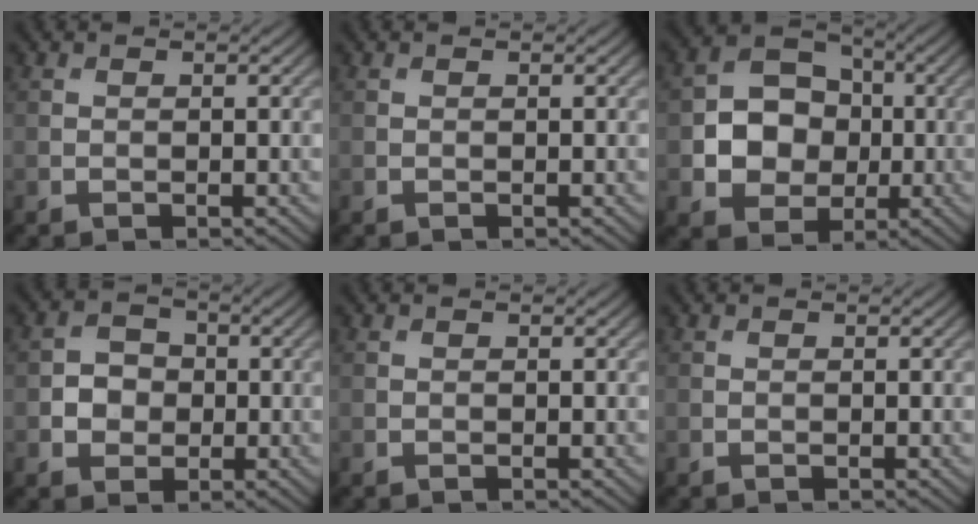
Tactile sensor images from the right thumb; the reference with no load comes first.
{"total": 0.0}
{"total": 8.7, "force": [-0.6, 7.3, 4.6], "torque": [-0.093, -0.002, -0.030]}
{"total": 3.4, "force": [-0.5, 3.1, 1.5], "torque": [-0.026, -0.003, -0.018]}
{"total": 0.0}
{"total": 0.0}